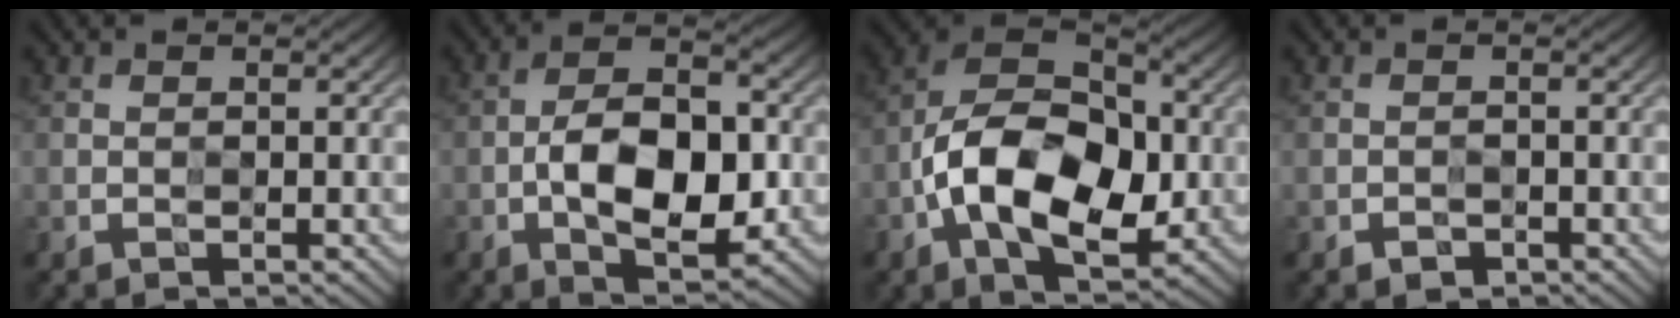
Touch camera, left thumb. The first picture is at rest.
{"total": 11.0, "force": [-2.3, 5.6, 9.2], "torque": [-0.160, -0.002, -0.040]}
{"total": 14.3, "force": [-3.1, 8.5, 11.0], "torque": [-0.201, 0.003, -0.072]}
{"total": 1.2, "force": [-0.8, 0.7, 0.5], "torque": [-0.005, -0.002, -0.016]}